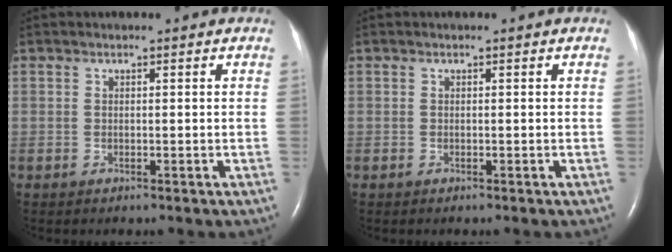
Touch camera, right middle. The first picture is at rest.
{"total": 0.0}